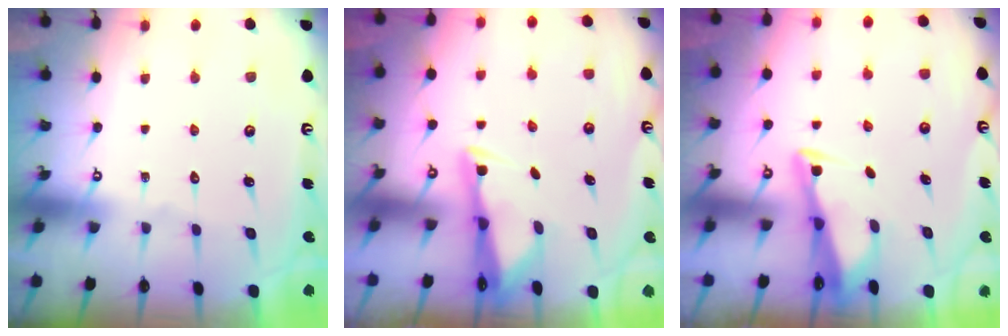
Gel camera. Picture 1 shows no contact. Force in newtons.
{"total": 2.6, "press": 2.6, "slide": 0.4}
{"total": 3.0, "press": 2.9, "slide": 0.3}